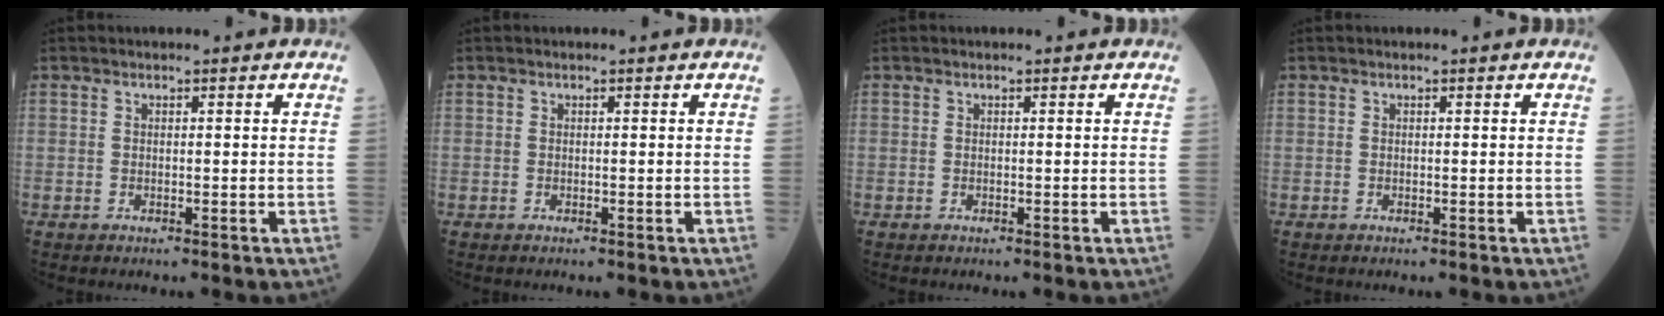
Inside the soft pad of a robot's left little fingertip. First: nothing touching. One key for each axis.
{"total": 0.0}
{"total": 0.0}
{"total": 0.0}